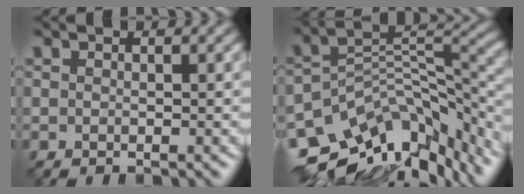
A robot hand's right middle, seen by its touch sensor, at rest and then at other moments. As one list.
[{"total": 11.7, "force": [-7.4, 5.9, 6.8], "torque": [-0.126, 0.006, -0.111]}]